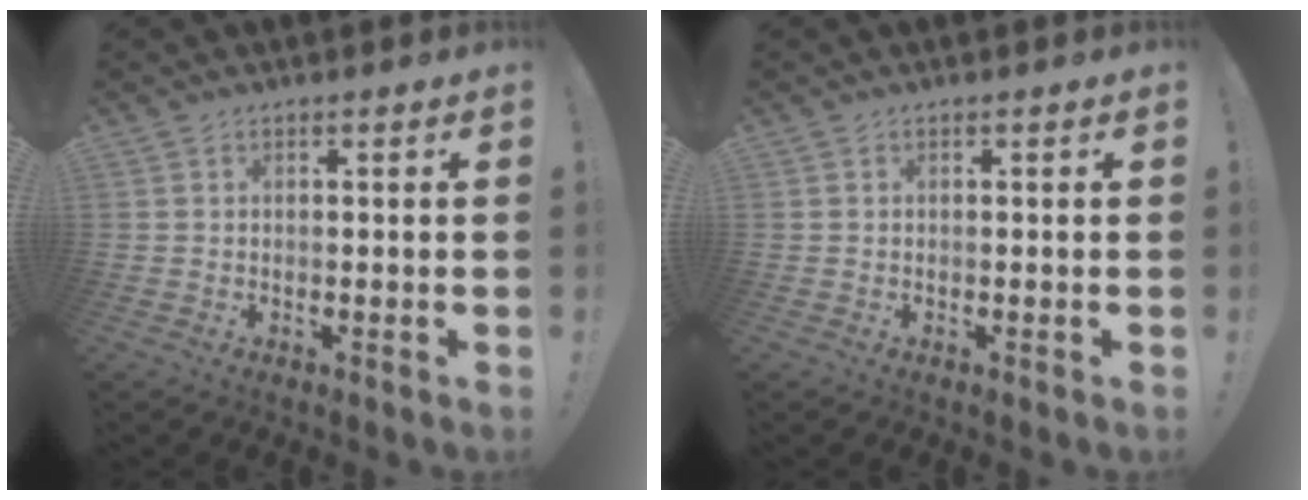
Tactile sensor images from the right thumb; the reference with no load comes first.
{"total": 0.0}